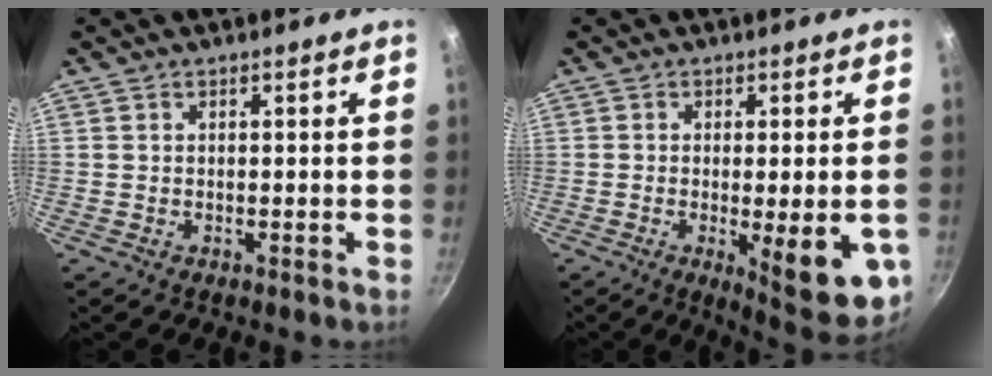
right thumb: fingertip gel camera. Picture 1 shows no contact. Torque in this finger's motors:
{"motor_torque": [-0.27, 0.55, 0.02, 0.11, 0.03]}